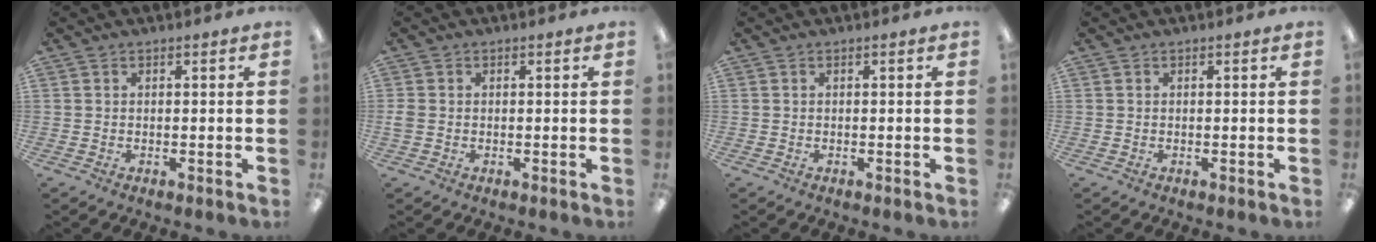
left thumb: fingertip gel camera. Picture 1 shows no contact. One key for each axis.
{"total": 1.6, "fx": -0.2, "fy": 1.2, "fz": 0.9, "tx": -0.015, "ty": 0.004, "tz": -0.004}
{"total": 0.0}
{"total": 0.0}